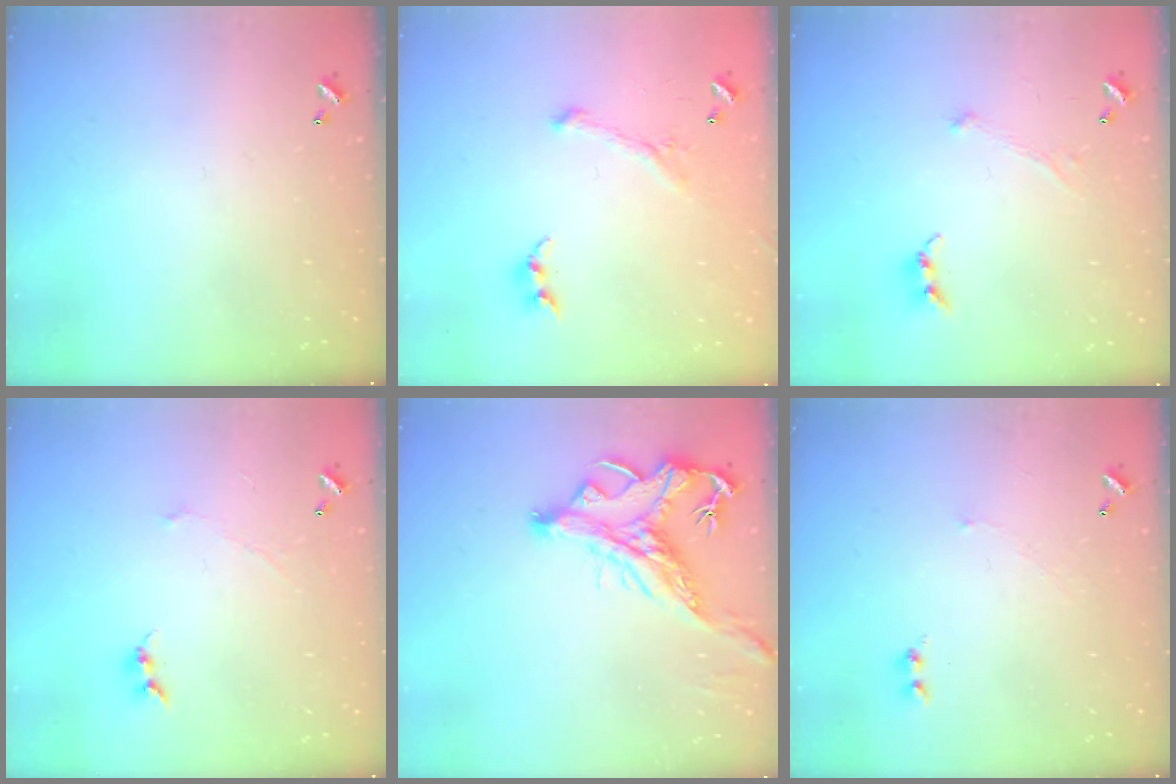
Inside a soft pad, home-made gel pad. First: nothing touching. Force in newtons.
{"total": 2.8, "press": 2.6, "slide": 0.9}
{"total": 0.0}
{"total": 0.0}
{"total": 2.9, "press": 2.5, "slide": 1.4}
{"total": 2.6, "press": 2.6, "slide": 0.6}